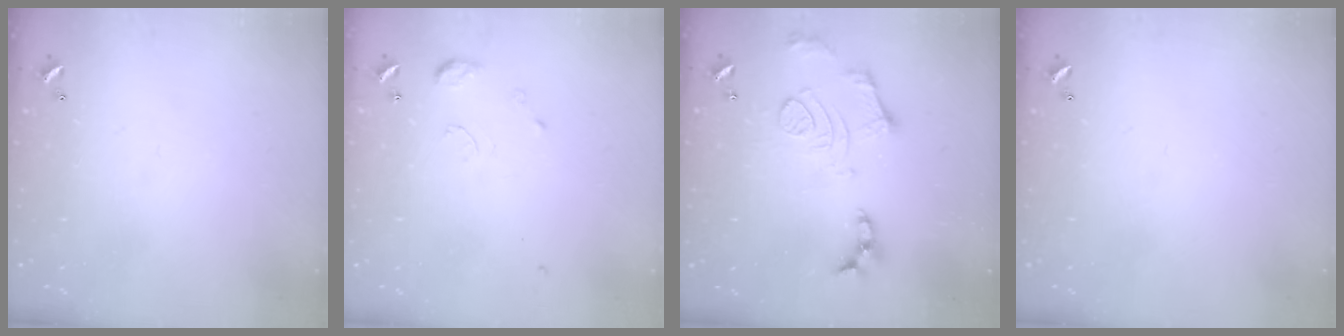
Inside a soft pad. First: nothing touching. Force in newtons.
{"total": 7.9, "press": 7.8, "slide": 0.8}
{"total": 13.2, "press": 13.2, "slide": 1.2}
{"total": 0.0}